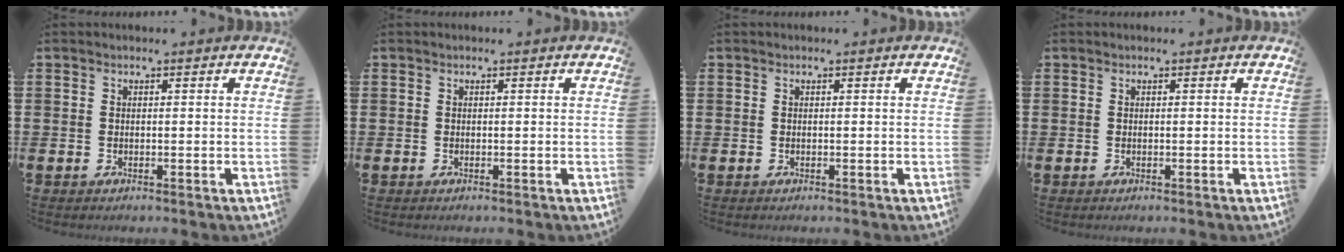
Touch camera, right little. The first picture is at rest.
{"total": 0.0}
{"total": 0.0}
{"total": 0.0}